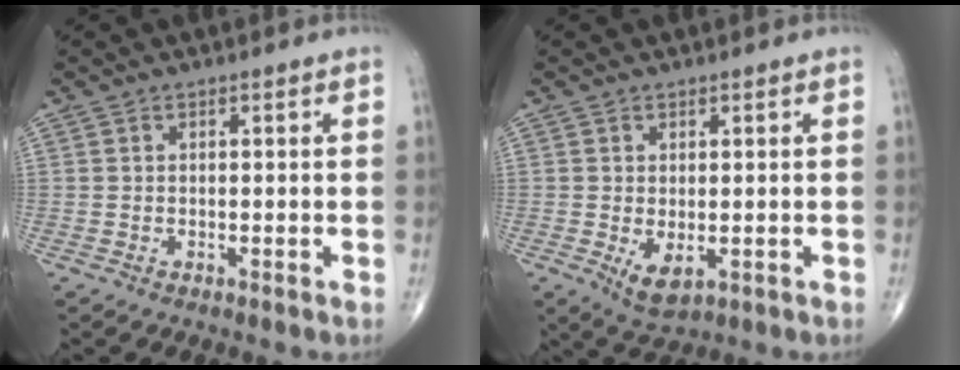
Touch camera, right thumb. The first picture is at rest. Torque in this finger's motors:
{"motor_torque": [-0.10, 0.66, 0.17, 0.33, 0.02]}